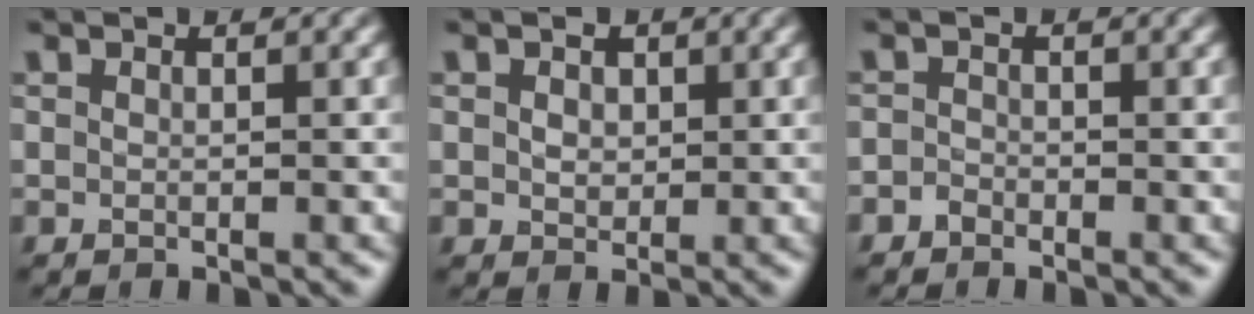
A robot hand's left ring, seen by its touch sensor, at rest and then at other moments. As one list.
[{"total": 2.0, "force": [0.5, 1.6, 1.0], "torque": [-0.020, 0.000, 0.005]}, {"total": 1.0, "force": [-0.8, 0.6, 0.1], "torque": [0.000, 0.003, -0.016]}]